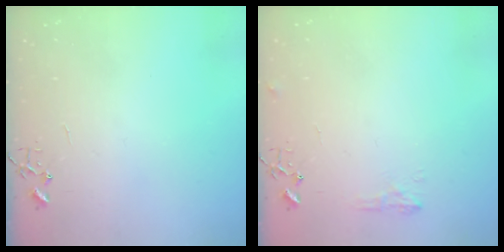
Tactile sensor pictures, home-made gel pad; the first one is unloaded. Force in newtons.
{"total": 6.4, "press": 6.3, "slide": 0.8}